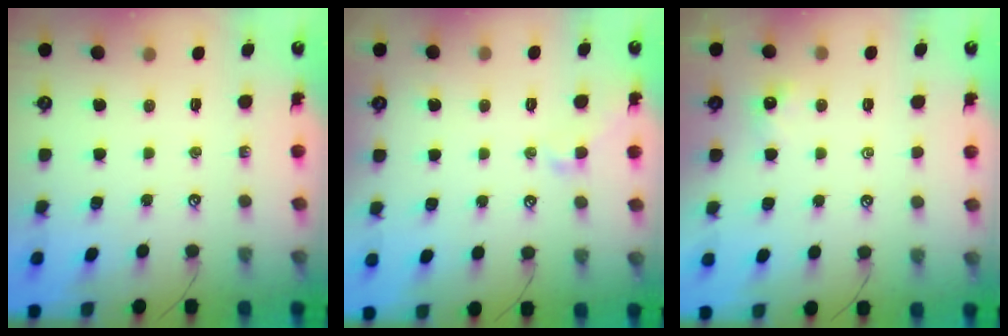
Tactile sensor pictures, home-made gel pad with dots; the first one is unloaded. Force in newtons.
{"total": 2.9, "press": 2.9, "slide": 0.7}
{"total": 0.0}